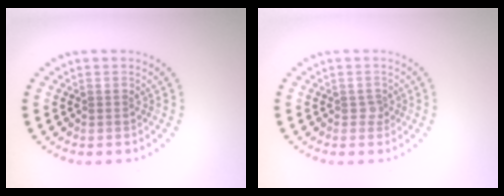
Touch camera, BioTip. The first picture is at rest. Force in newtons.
{"total": 0.7, "press": 0.5, "slide": 0.5}